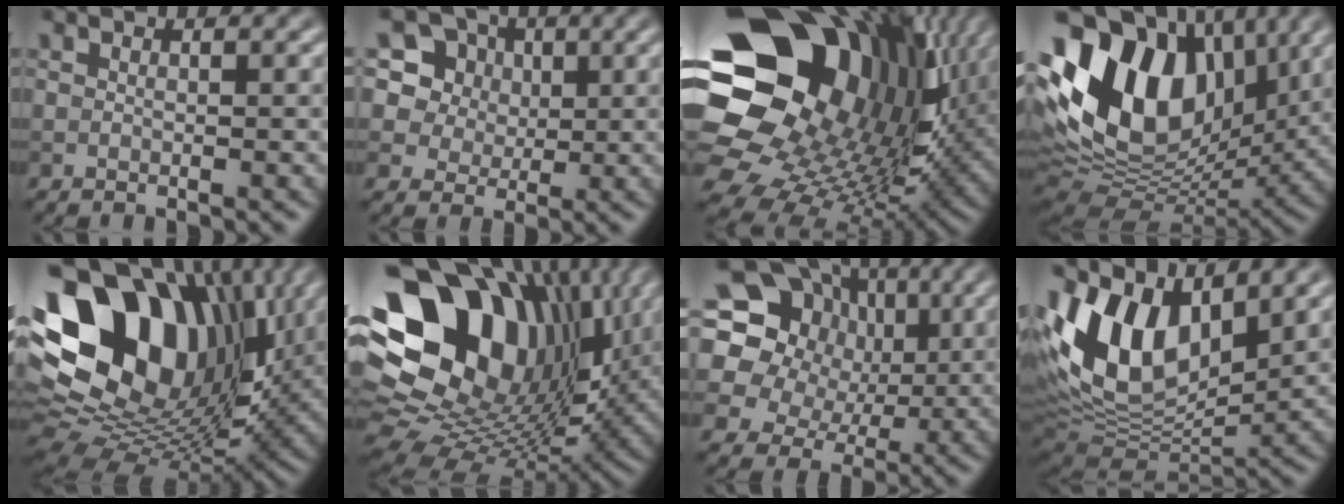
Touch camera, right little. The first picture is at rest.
{"total": 9.7, "force": [4.5, 7.7, 3.8], "torque": [-0.101, 0.014, 0.076]}
{"total": 22.5, "force": [5.9, 17.5, 12.8], "torque": [-0.294, -0.016, 0.113]}
{"total": 16.8, "force": [4.1, 11.0, 12.0], "torque": [-0.243, 0.025, 0.063]}
{"total": 18.8, "force": [5.1, 13.3, 12.3], "torque": [-0.250, 0.013, 0.089]}
{"total": 19.3, "force": [5.5, 14.2, 11.8], "torque": [-0.250, -0.007, 0.116]}
{"total": 18.9, "force": [4.9, 16.6, 7.6], "torque": [-0.182, 0.035, 0.066]}
{"total": 12.0, "force": [4.1, 6.9, 9.0], "torque": [-0.179, 0.005, 0.069]}